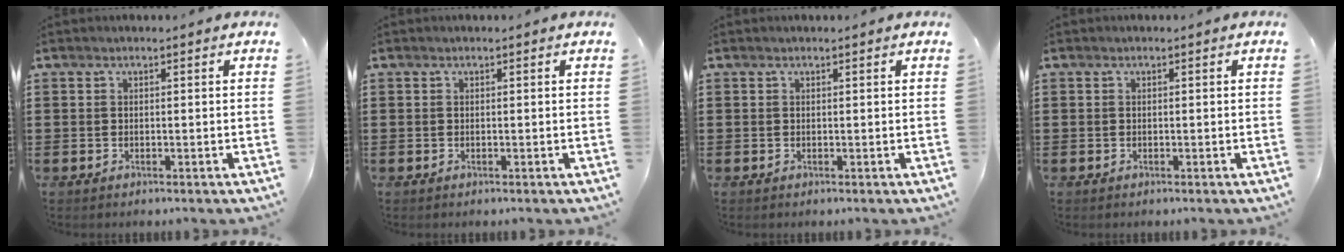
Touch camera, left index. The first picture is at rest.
{"total": 0.0}
{"total": 0.0}
{"total": 0.0}